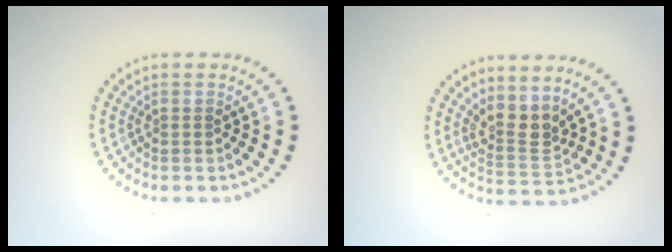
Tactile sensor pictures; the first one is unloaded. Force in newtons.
{"total": 3.0, "press": 2.3, "slide": 1.8}